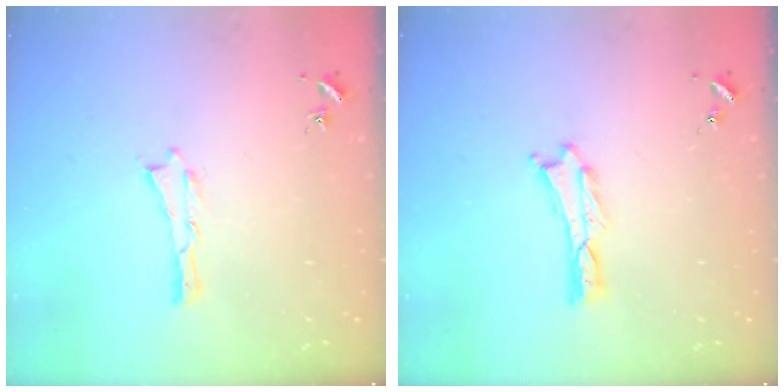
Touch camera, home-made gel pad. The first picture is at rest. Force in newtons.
{"total": 0.0}